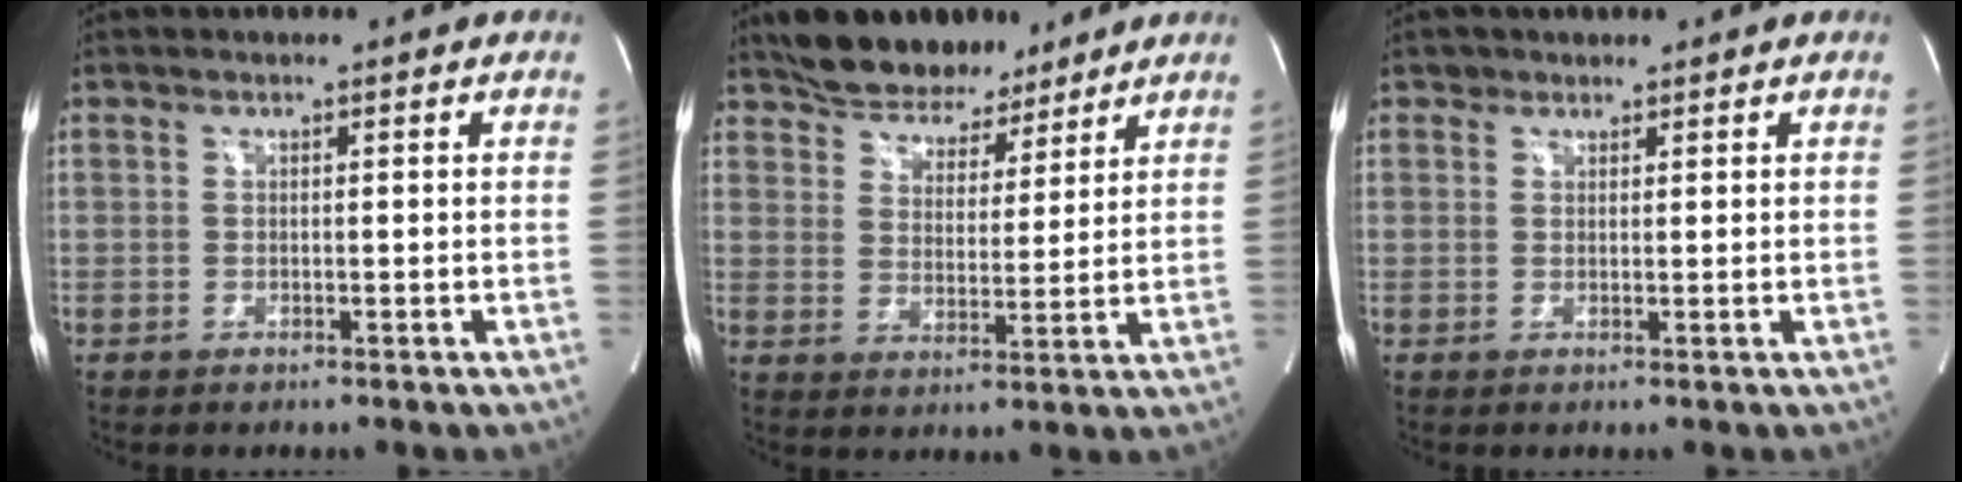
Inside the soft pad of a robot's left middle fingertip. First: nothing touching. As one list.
[{"total": 10.4, "force": [8.9, 4.3, 3.1], "torque": [-0.043, 0.013, 0.146]}, {"total": 1.1, "force": [0.8, 0.8, -0.2], "torque": [0.010, 0.003, 0.008]}]